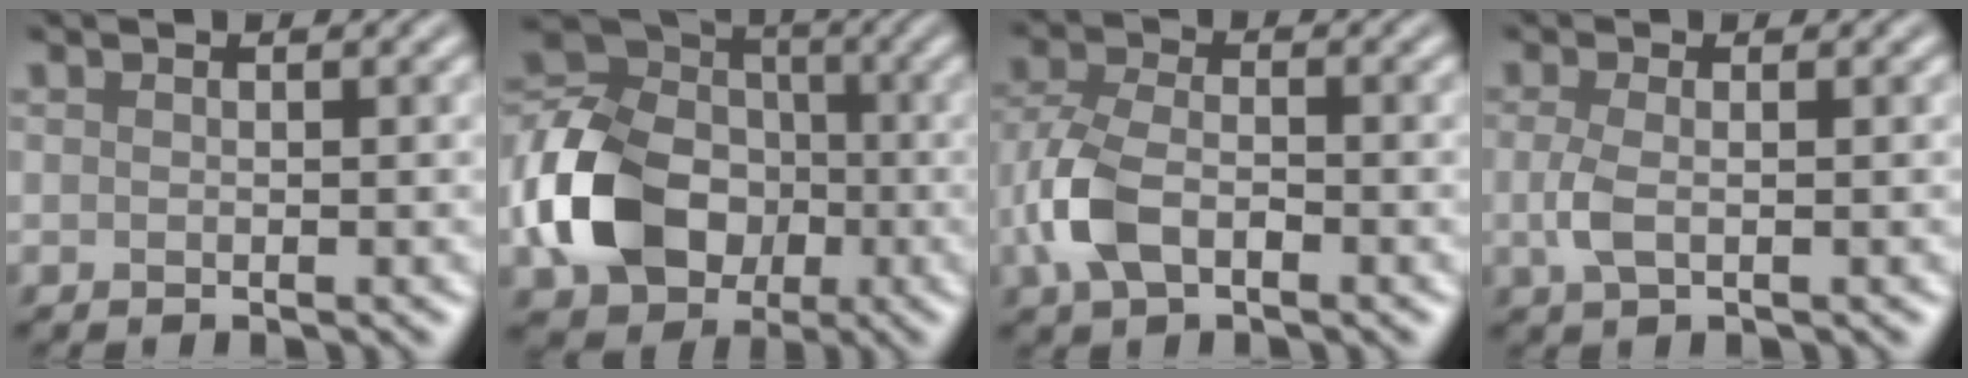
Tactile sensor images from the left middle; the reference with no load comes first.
{"total": 11.1, "force": [-2.9, 8.5, 6.5], "torque": [-0.138, 0.001, -0.069]}
{"total": 5.1, "force": [-1.9, 2.9, 3.7], "torque": [-0.088, 0.003, -0.049]}
{"total": 2.0, "force": [-0.3, 0.9, 1.7], "torque": [-0.048, -0.003, -0.007]}